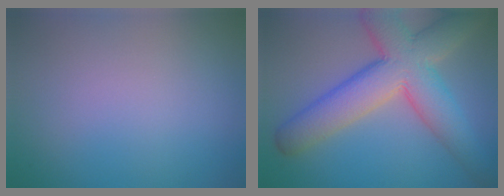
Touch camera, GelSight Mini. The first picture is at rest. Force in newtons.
{"total": 9.6, "press": 9.6, "slide": 0.8}